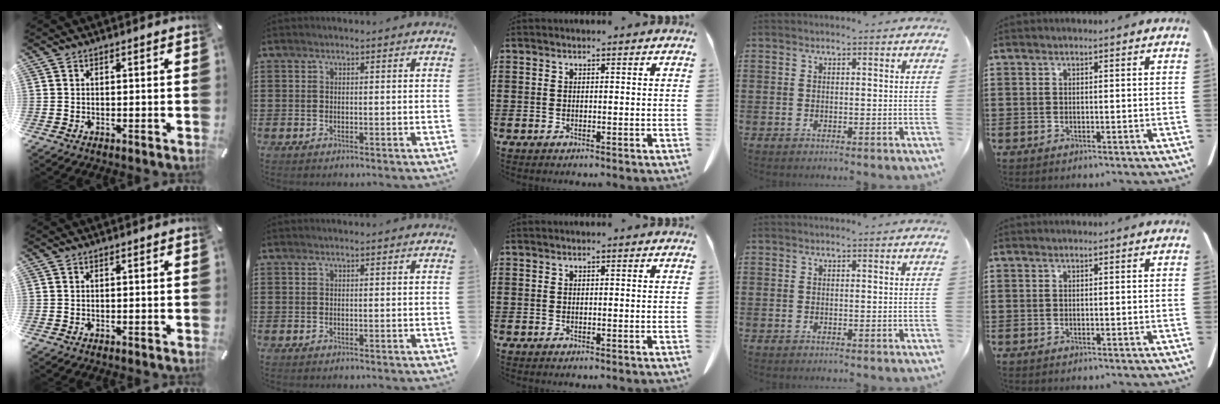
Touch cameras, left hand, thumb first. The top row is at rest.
{}